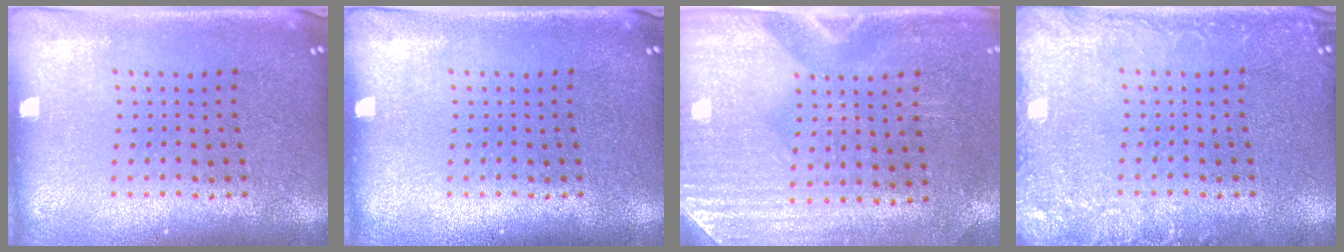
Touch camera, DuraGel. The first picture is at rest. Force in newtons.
{"total": 0.0}
{"total": 3.0, "press": 2.6, "slide": 1.5}
{"total": 2.4, "press": 2.4, "slide": 0.4}